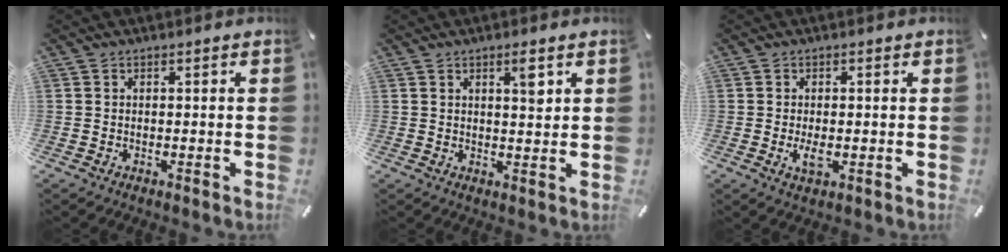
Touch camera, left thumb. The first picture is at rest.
{"total": 4.0, "force": [2.0, 1.0, 3.3], "torque": [-0.047, -0.008, 0.028]}
{"total": 3.4, "force": [-0.5, 1.6, 2.9], "torque": [-0.073, -0.007, -0.013]}